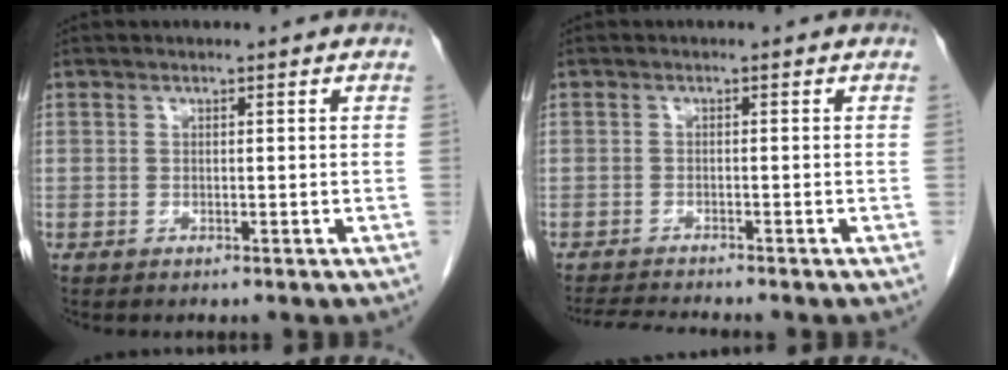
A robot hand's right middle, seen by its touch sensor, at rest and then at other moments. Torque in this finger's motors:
{"motor_torque": [0.36, -0.33, -0.03, -0.01]}